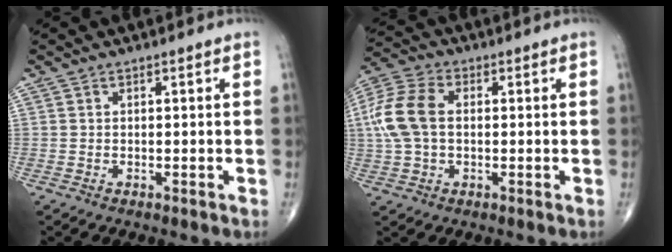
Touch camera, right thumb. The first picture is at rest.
{"total": 11.3, "force": [0.9, 7.2, 8.6], "torque": [-0.198, 0.024, 0.013]}